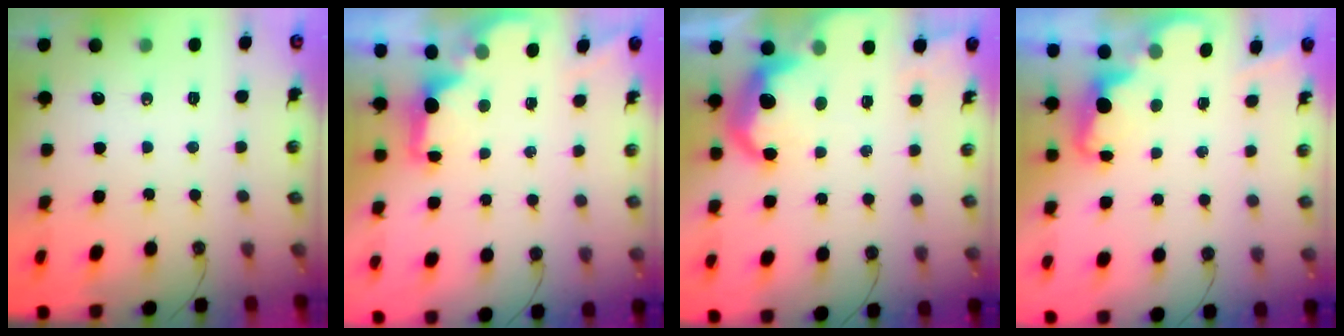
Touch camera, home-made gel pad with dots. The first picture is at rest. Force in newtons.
{"total": 2.0, "press": 1.8, "slide": 0.8}
{"total": 9.7, "press": 9.7, "slide": 0.9}
{"total": 1.9, "press": 1.9, "slide": 0.6}